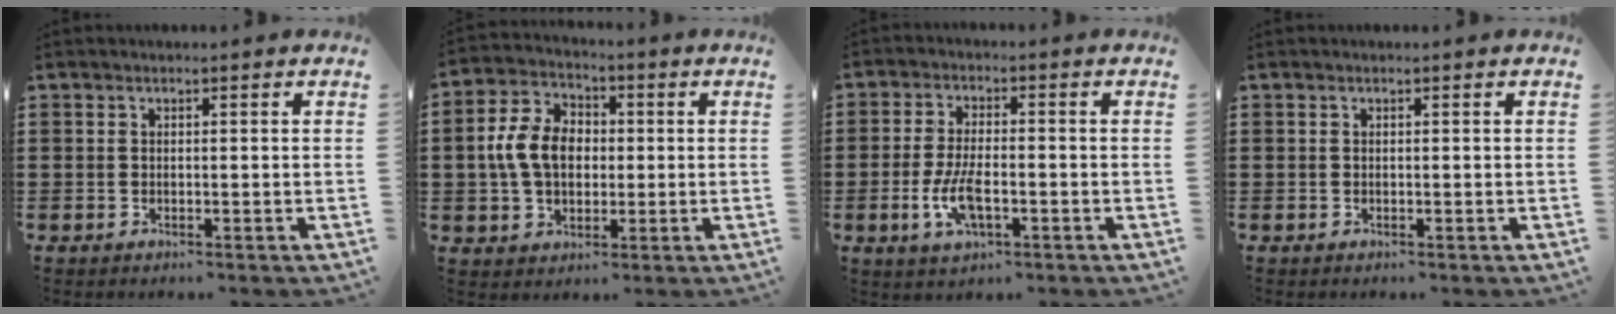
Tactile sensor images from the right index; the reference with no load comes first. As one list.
[{"total": 8.8, "force": [0.0, 6.5, 5.9], "torque": [-0.149, 0.013, -0.005]}, {"total": 6.5, "force": [-2.0, 2.7, 5.5], "torque": [-0.127, -0.006, -0.041]}, {"total": 0.0}]